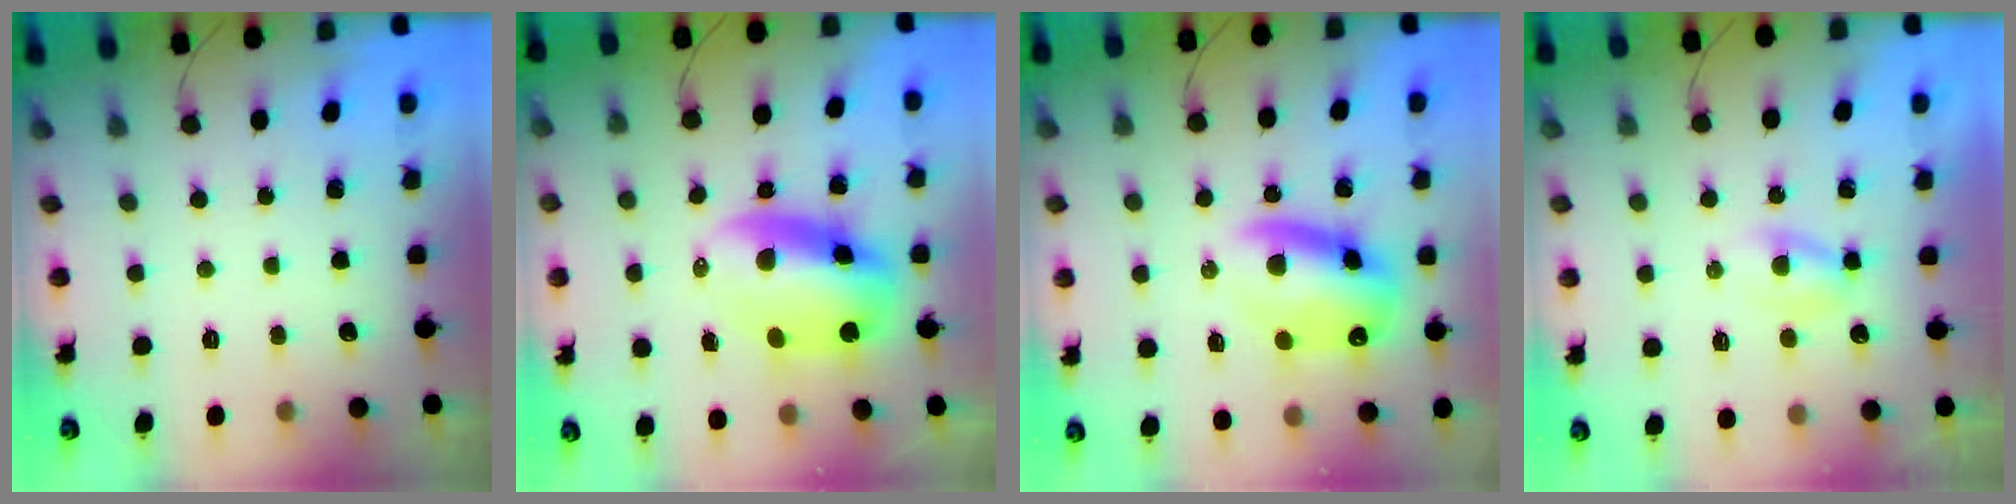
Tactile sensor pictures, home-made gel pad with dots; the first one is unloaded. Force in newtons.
{"total": 10.5, "press": 10.2, "slide": 2.5}
{"total": 13.5, "press": 13.0, "slide": 3.7}
{"total": 2.2, "press": 2.0, "slide": 0.9}